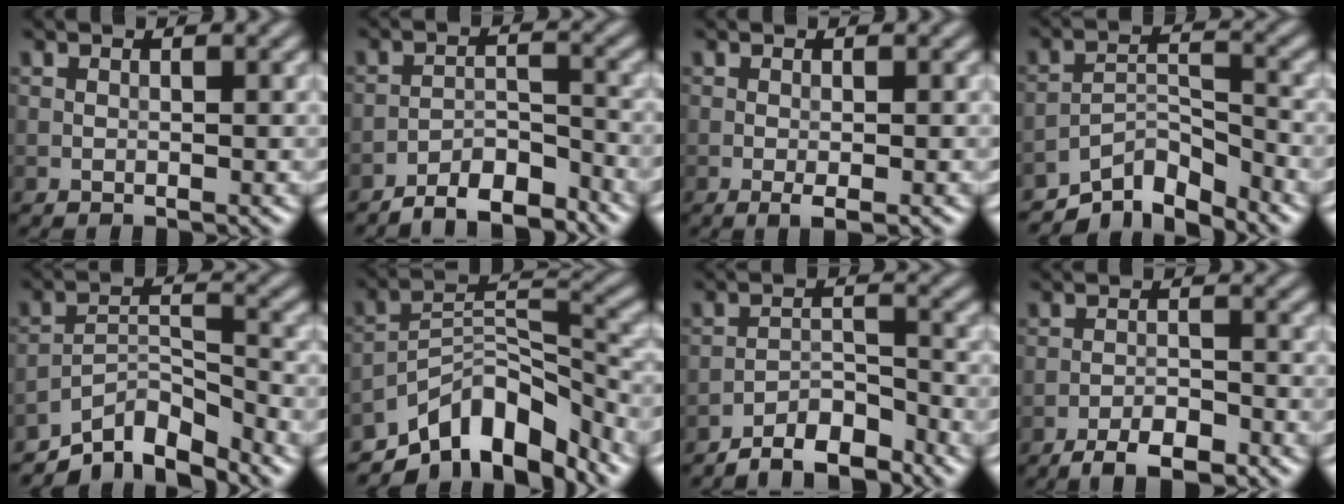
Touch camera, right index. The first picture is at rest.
{"total": 5.2, "force": [-4.7, 1.2, 2.0], "torque": [-0.028, 0.006, -0.085]}
{"total": 1.3, "force": [-0.5, 0.2, 1.2], "torque": [-0.021, -0.004, -0.009]}
{"total": 5.6, "force": [-4.8, 1.7, 2.3], "torque": [-0.026, 0.001, -0.090]}
{"total": 6.3, "force": [-5.3, 1.8, 2.7], "torque": [-0.034, -0.001, -0.100]}
{"total": 9.8, "force": [-7.4, 3.9, 5.2], "torque": [-0.070, 0.002, -0.141]}
{"total": 4.7, "force": [-4.3, 1.1, 1.7], "torque": [-0.022, 0.007, -0.080]}
{"total": 4.0, "force": [-3.1, 1.2, 2.2], "torque": [-0.035, 0.004, -0.055]}